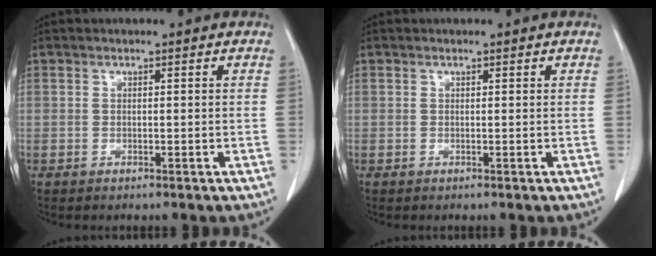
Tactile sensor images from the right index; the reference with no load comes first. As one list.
[{"total": 0.0}]